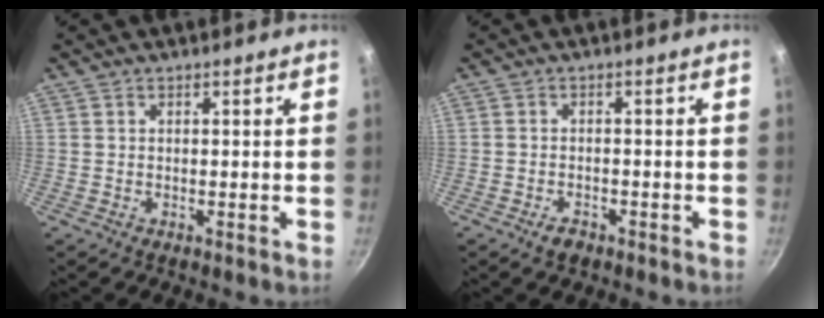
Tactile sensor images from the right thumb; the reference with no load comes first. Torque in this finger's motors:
{"motor_torque": [-0.15, 0.07, 0.63, -0.14, 0.04]}